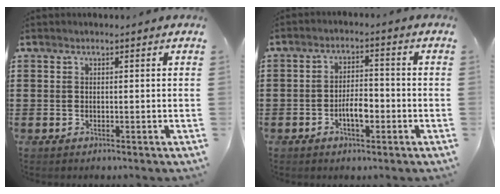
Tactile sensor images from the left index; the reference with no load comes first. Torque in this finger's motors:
{"motor_torque": [0.26, 0.16, 0.19, 0.06]}